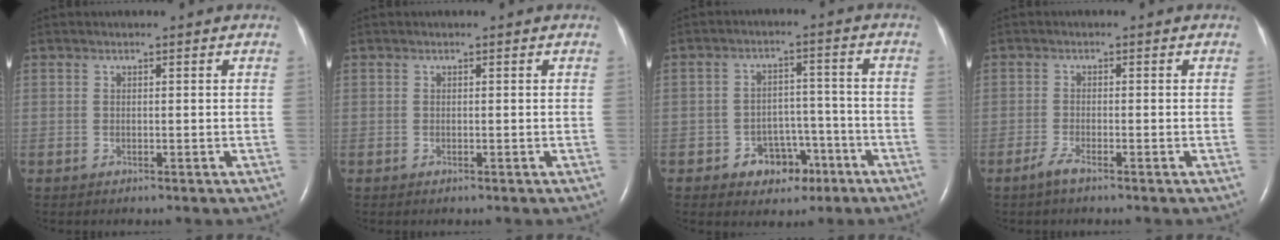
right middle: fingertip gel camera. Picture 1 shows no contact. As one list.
[{"total": 0.0}, {"total": 6.4, "force": [-3.5, 4.5, 2.9], "torque": [-0.039, 0.023, -0.044]}, {"total": 1.9, "force": [-1.4, 0.0, 1.2], "torque": [-0.036, -0.005, -0.032]}]